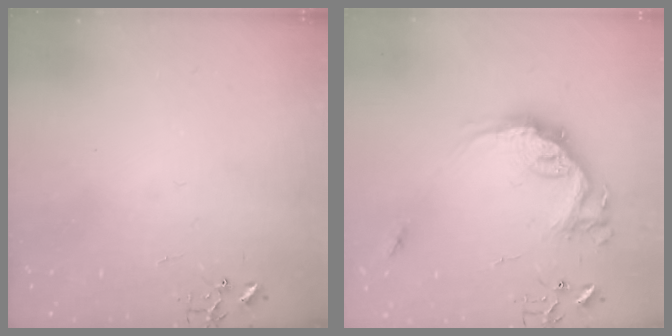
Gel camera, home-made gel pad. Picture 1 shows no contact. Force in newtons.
{"total": 16.6, "press": 16.6, "slide": 0.9}